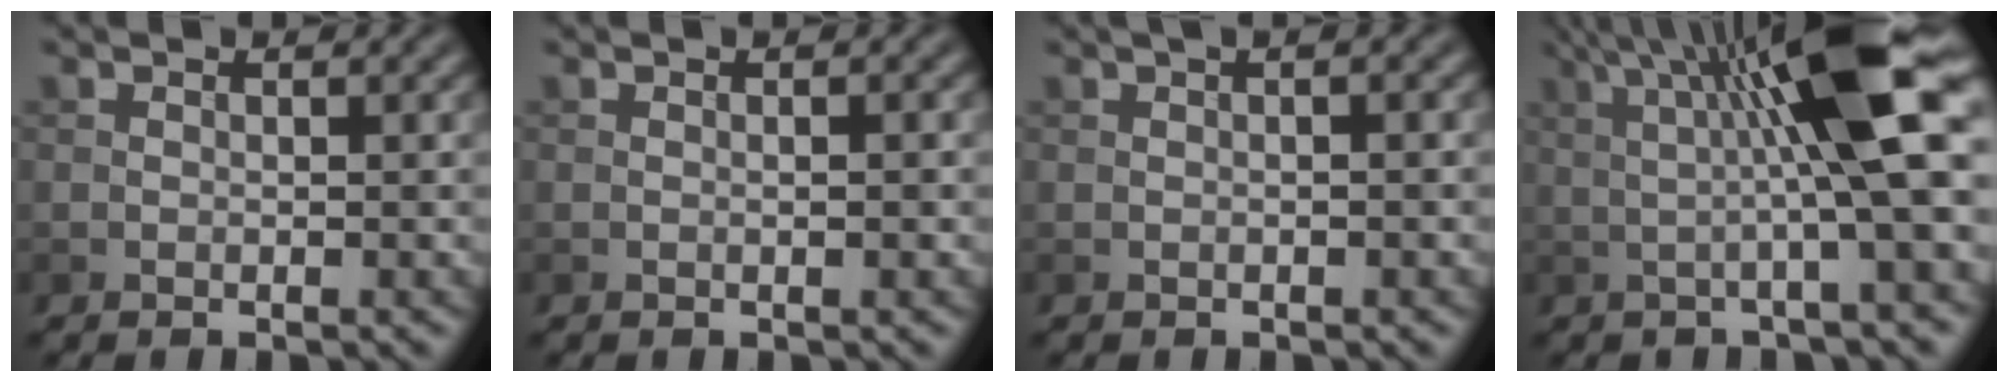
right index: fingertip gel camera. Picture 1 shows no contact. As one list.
[{"total": 0.9, "force": [0.0, 0.1, 0.9], "torque": [-0.014, 0.001, 0.001]}, {"total": 3.0, "force": [1.1, 1.2, 2.5], "torque": [-0.015, 0.008, -0.005]}, {"total": 10.9, "force": [2.3, 1.6, 10.5], "torque": [-0.154, 0.010, 0.038]}]